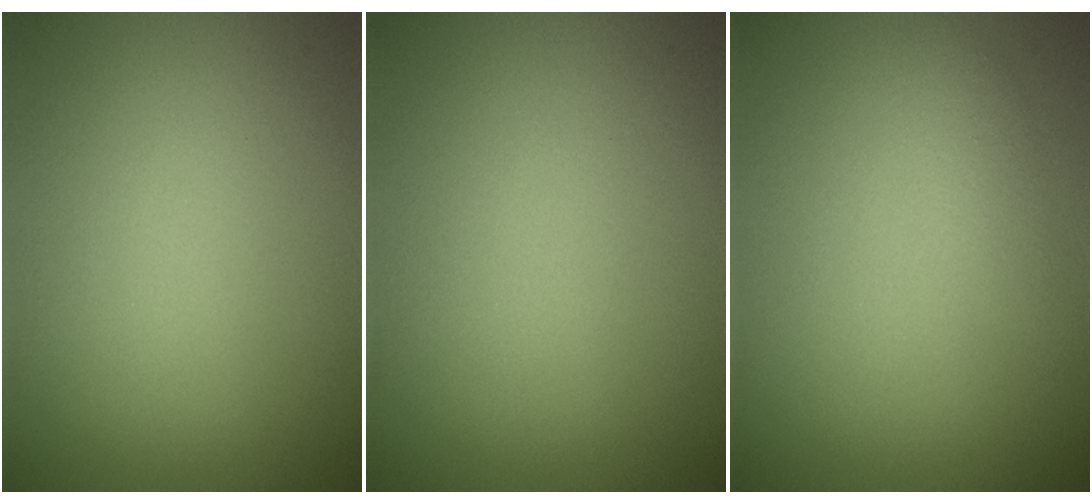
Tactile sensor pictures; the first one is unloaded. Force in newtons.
{"total": 0.0}
{"total": 1.1, "press": 1.1, "slide": 0.0}